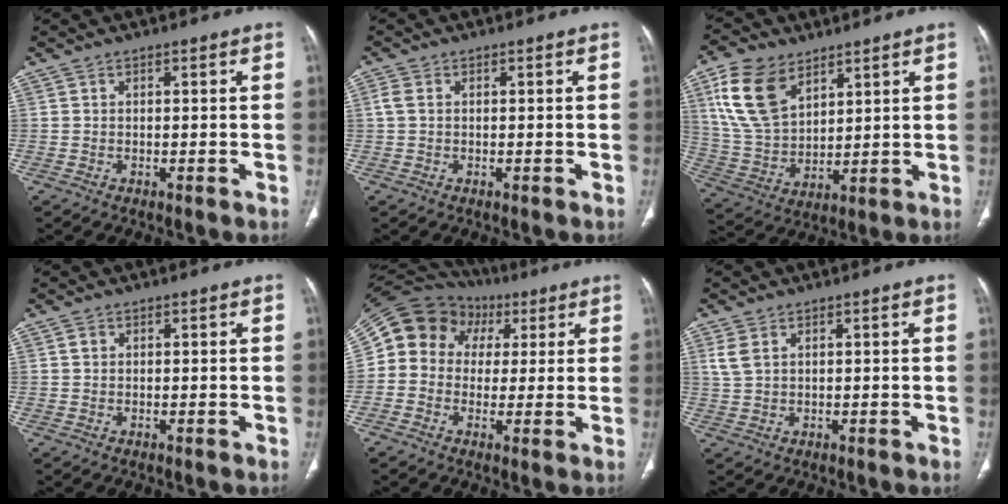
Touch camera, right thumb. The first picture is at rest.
{"total": 1.8, "force": [0.1, 1.3, 1.2], "torque": [-0.033, 0.002, 0.000]}
{"total": 14.6, "force": [7.5, 8.7, 9.0], "torque": [-0.166, -0.023, 0.158]}
{"total": 0.8, "force": [0.2, 0.7, 0.4], "torque": [-0.004, 0.003, 0.004]}
{"total": 14.7, "force": [3.0, 12.7, 6.8], "torque": [-0.101, 0.045, 0.045]}
{"total": 3.1, "force": [1.2, 1.9, 2.0], "torque": [-0.053, 0.005, 0.032]}